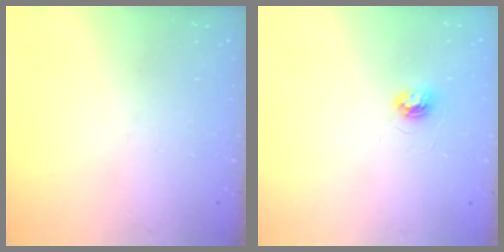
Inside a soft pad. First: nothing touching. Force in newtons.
{"total": 3.7, "press": 3.7, "slide": 0.4}